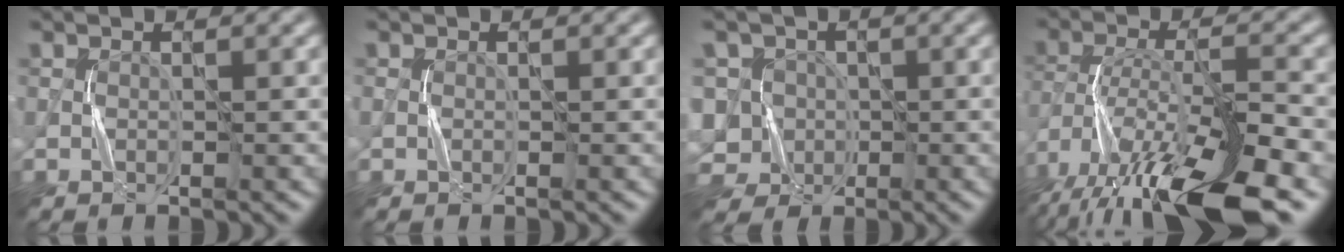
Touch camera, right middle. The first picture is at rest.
{"total": 0.0}
{"total": 7.1, "force": [-2.5, 6.4, 1.9], "torque": [-0.038, 0.006, -0.069]}
{"total": 14.7, "force": [-9.7, 4.7, 10.1], "torque": [-0.209, -0.010, -0.156]}